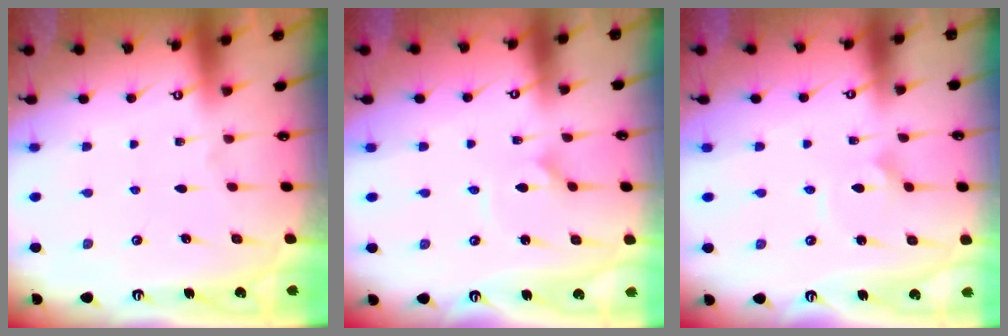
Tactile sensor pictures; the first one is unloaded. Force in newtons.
{"total": 2.9, "press": 2.9, "slide": 0.3}
{"total": 2.1, "press": 2.1, "slide": 0.1}